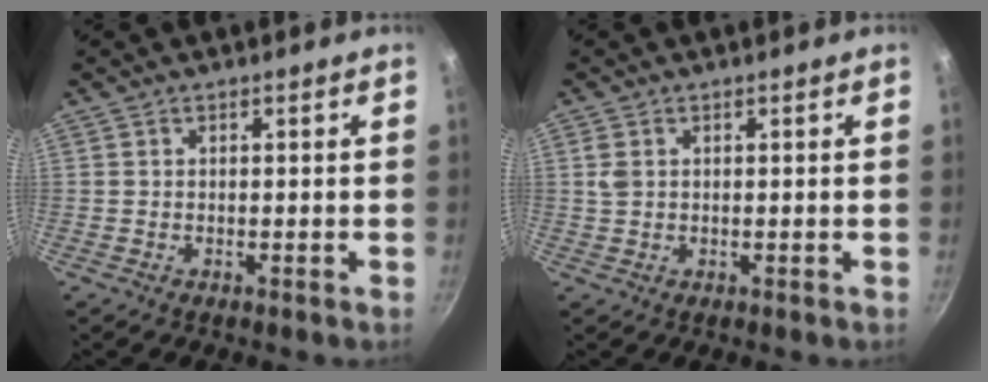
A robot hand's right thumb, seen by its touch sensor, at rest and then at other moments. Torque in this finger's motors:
{"motor_torque": [0.36, 0.29, 0.70, 0.25, 0.04]}